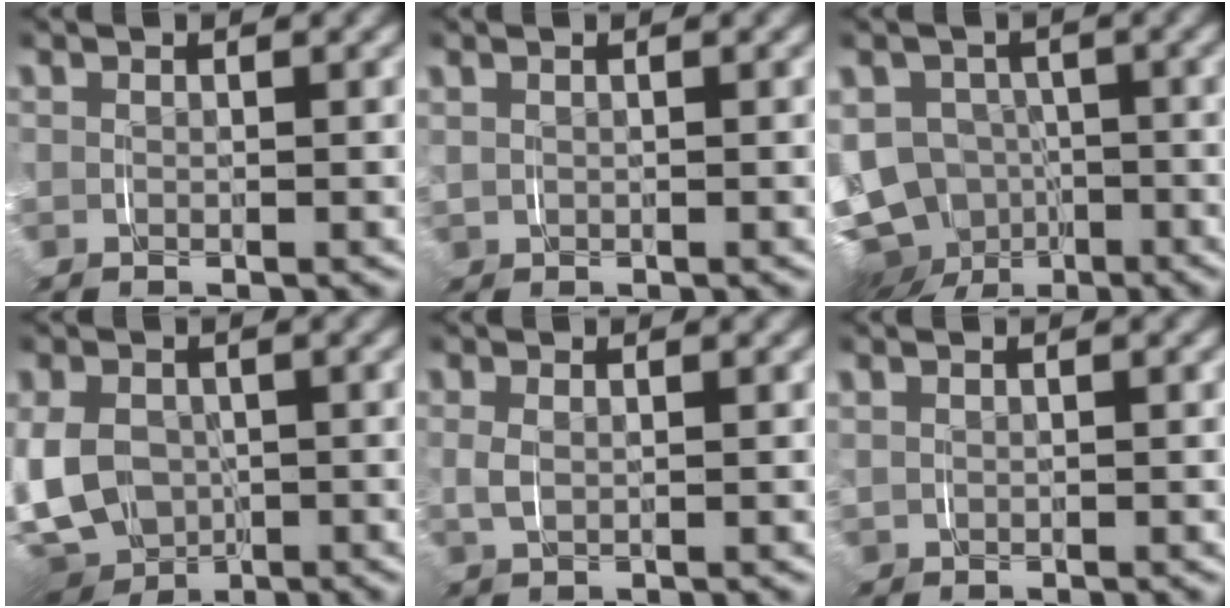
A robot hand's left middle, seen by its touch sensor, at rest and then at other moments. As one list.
[{"total": 1.2, "force": [0.5, 1.0, 0.5], "torque": [-0.019, 0.003, 0.008]}, {"total": 13.3, "force": [-3.4, 12.1, 4.2], "torque": [-0.119, -0.058, -0.056]}, {"total": 8.9, "force": [-1.9, 7.7, 4.1], "torque": [-0.124, -0.042, -0.021]}, {"total": 1.8, "force": [0.5, 0.9, 1.4], "torque": [-0.039, -0.003, 0.013]}, {"total": 1.0, "force": [0.5, 0.7, 0.4], "torque": [-0.014, 0.004, 0.009]}]